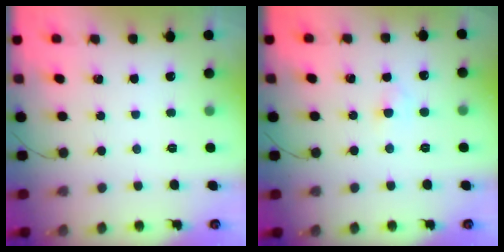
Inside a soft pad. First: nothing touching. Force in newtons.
{"total": 2.1, "press": 2.0, "slide": 0.9}